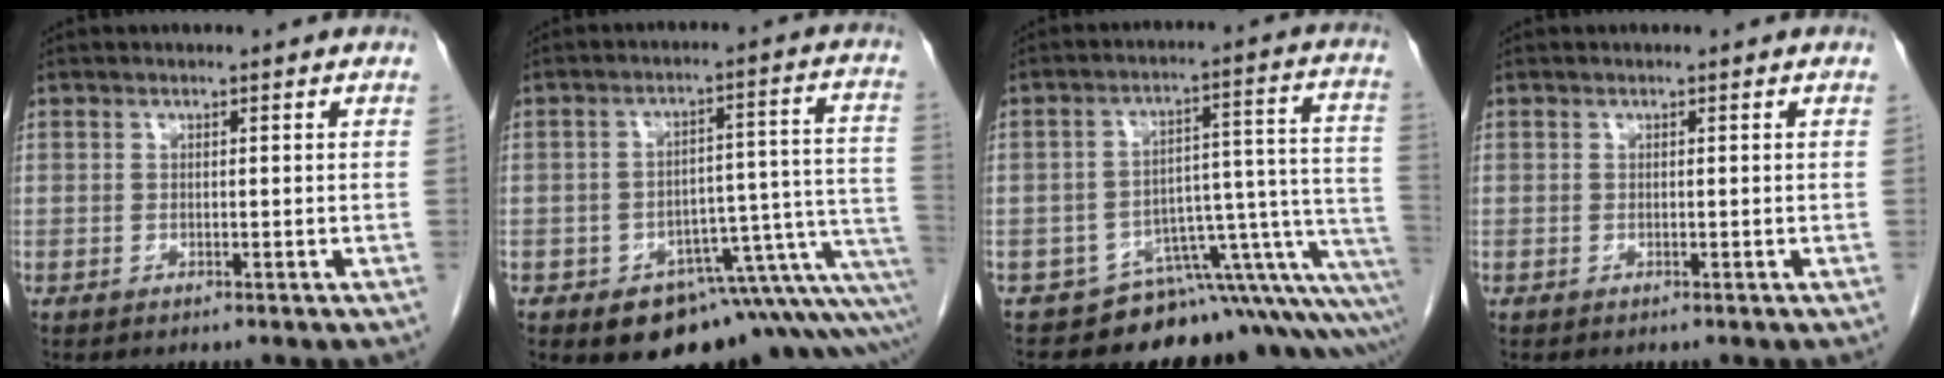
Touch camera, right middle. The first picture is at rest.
{"total": 16.3, "force": [-9.3, 6.5, 11.8], "torque": [-0.056, 0.068, -0.107]}
{"total": 13.0, "force": [-11.2, 3.0, 6.0], "torque": [-0.006, 0.094, -0.144]}
{"total": 0.0}